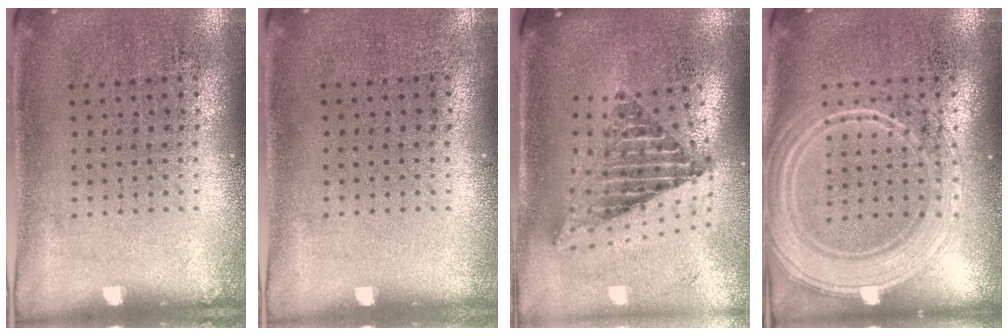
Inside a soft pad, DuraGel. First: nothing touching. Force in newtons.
{"total": 0.0}
{"total": 2.4, "press": 1.6, "slide": 1.8}
{"total": 2.5, "press": 2.5, "slide": 0.4}